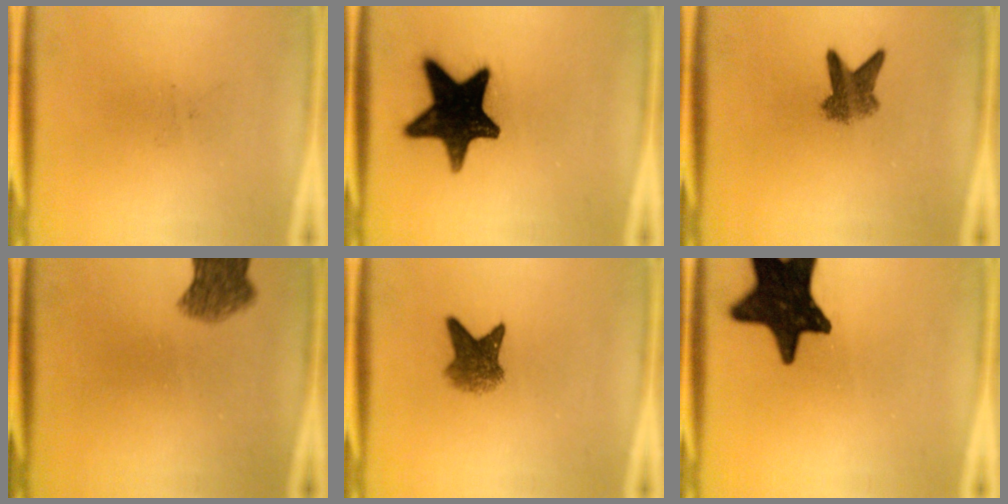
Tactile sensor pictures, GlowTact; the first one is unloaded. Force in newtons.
{"total": 18.0}
{"total": 4.7}
{"total": 5.9}
{"total": 4.9}
{"total": 17.3}